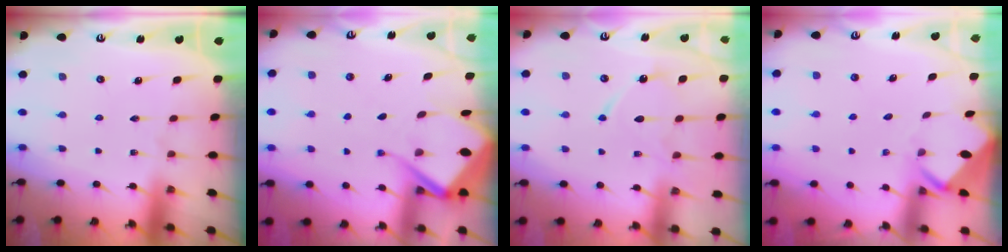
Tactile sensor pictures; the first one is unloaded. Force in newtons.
{"total": 8.9, "press": 8.8, "slide": 0.7}
{"total": 10.9, "press": 10.9, "slide": 1.0}
{"total": 3.4, "press": 3.4, "slide": 0.2}